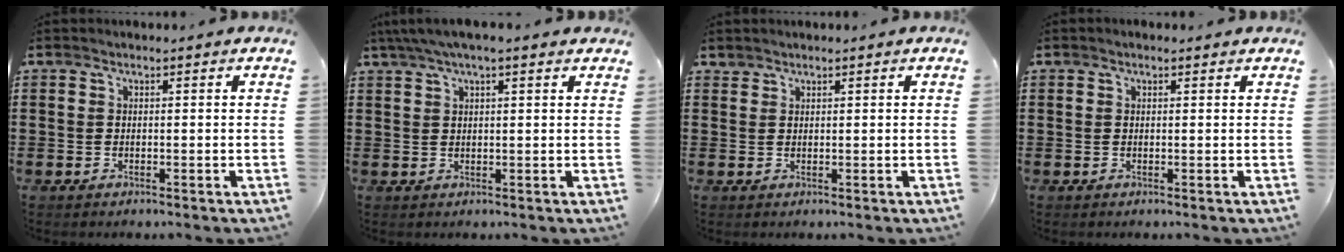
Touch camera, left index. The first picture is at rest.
{"total": 3.4, "force": [2.1, 0.6, 2.6], "torque": [-0.053, 0.005, 0.037]}
{"total": 0.9, "force": [0.9, 0.3, 0.0], "torque": [-0.004, 0.001, 0.018]}
{"total": 0.0}